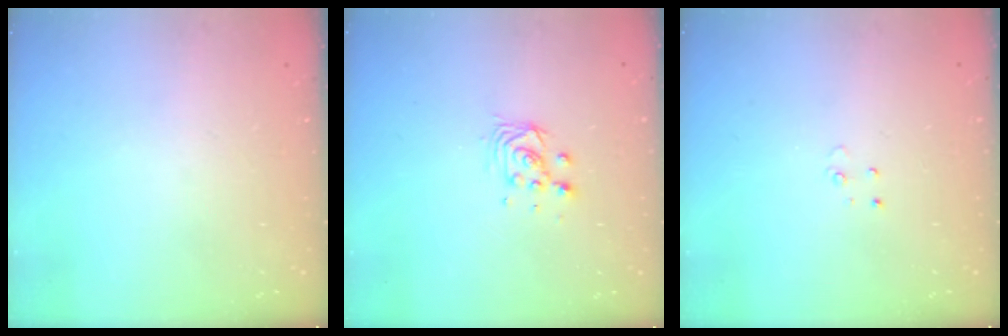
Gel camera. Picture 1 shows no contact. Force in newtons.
{"total": 4.2, "press": 4.2, "slide": 0.3}
{"total": 3.0, "press": 2.9, "slide": 0.3}